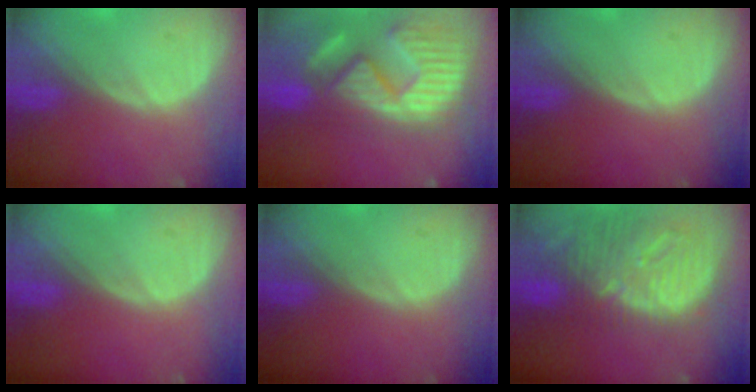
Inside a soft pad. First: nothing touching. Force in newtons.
{"total": 15.3, "press": 12.5, "slide": 8.8}
{"total": 0.0}
{"total": 0.0}
{"total": 0.0}
{"total": 13.3, "press": 11.6, "slide": 6.6}